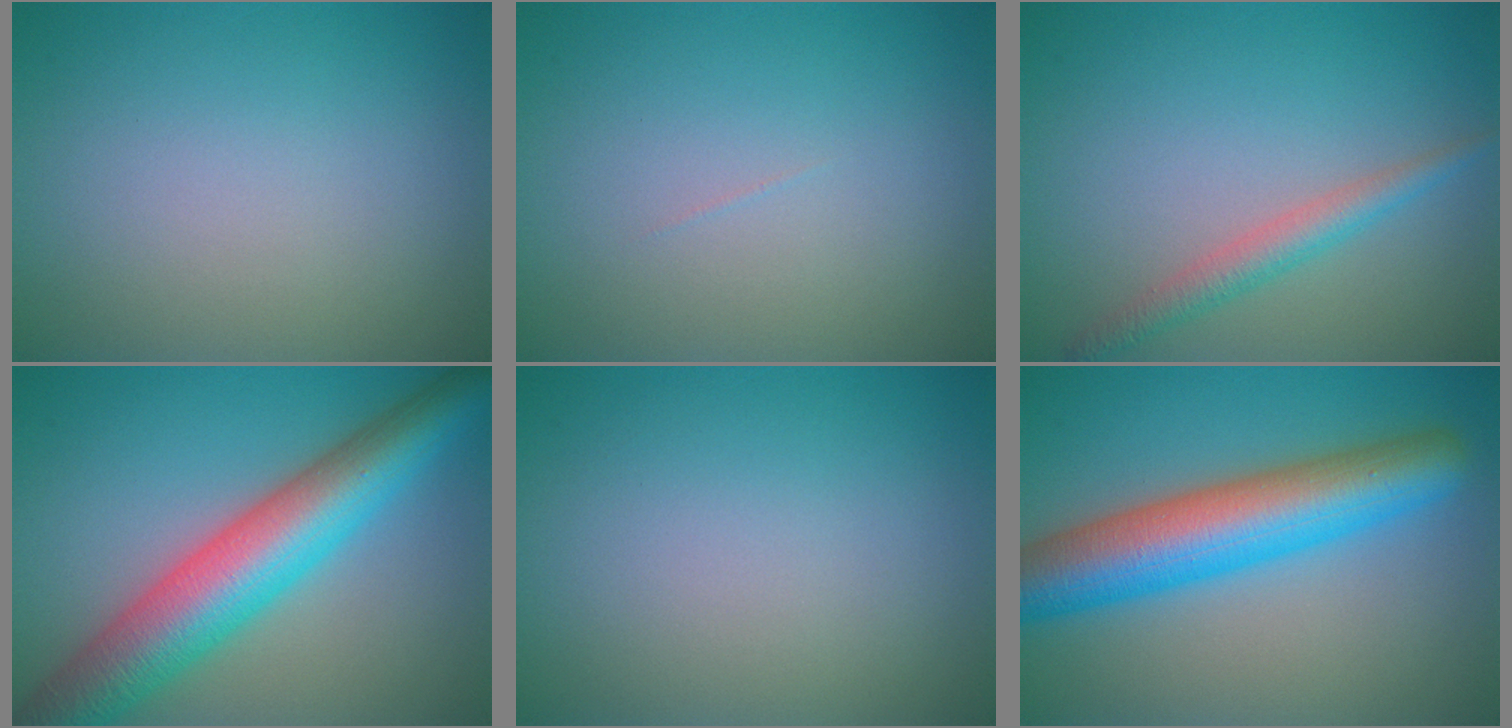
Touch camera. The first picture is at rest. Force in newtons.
{"total": 0.0}
{"total": 2.4, "press": 2.4, "slide": 0.1}
{"total": 10.0, "press": 10.0, "slide": 0.3}
{"total": 0.0}
{"total": 9.3, "press": 9.3, "slide": 0.2}